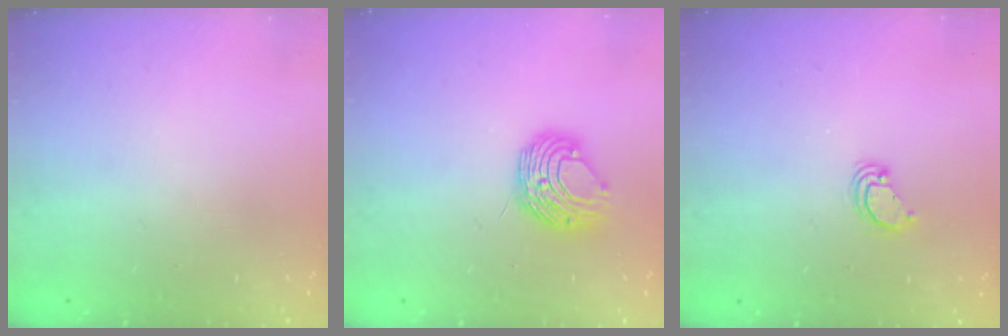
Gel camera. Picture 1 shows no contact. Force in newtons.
{"total": 8.9, "press": 8.9, "slide": 0.7}
{"total": 3.3, "press": 3.3, "slide": 0.2}